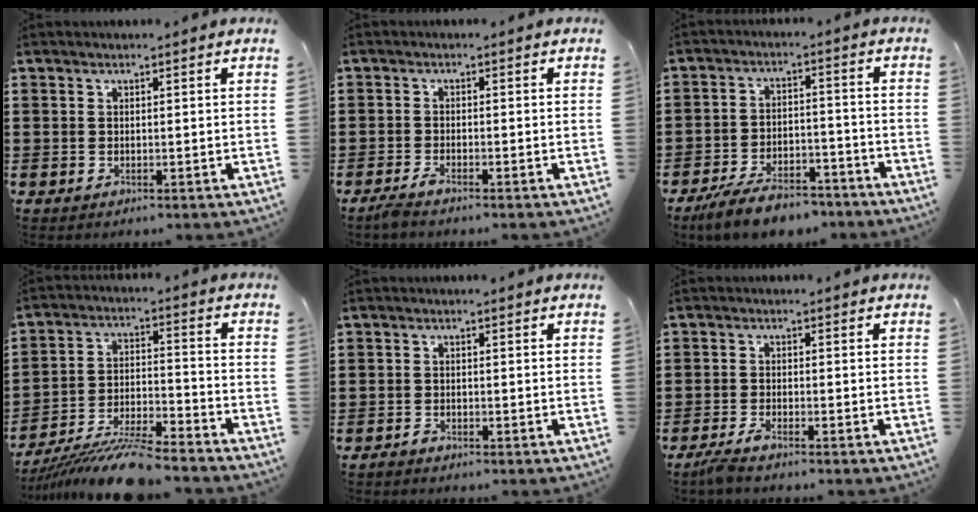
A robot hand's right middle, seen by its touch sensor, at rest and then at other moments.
{"total": 1.7, "force": [-1.4, 0.1, 1.0], "torque": [-0.034, -0.007, -0.030]}
{"total": 7.6, "force": [-6.8, 2.0, 2.7], "torque": [-0.053, 0.017, -0.131]}
{"total": 10.1, "force": [-9.4, 0.5, 3.7], "torque": [-0.065, 0.017, -0.182]}
{"total": 0.9, "force": [-0.8, 0.3, 0.3], "torque": [-0.009, -0.003, -0.016]}
{"total": 2.3, "force": [-1.8, 0.0, 1.3], "torque": [-0.039, -0.005, -0.039]}